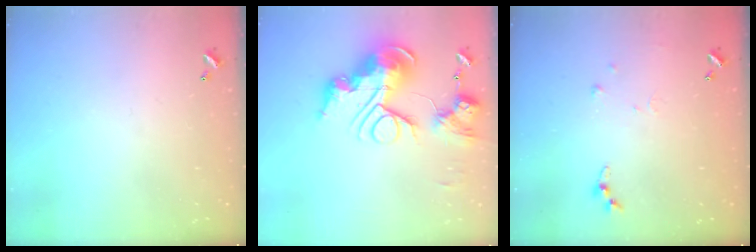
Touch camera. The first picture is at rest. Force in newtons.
{"total": 0.7, "press": 0.7, "slide": 0.0}
{"total": 5.1, "press": 5.0, "slide": 0.8}